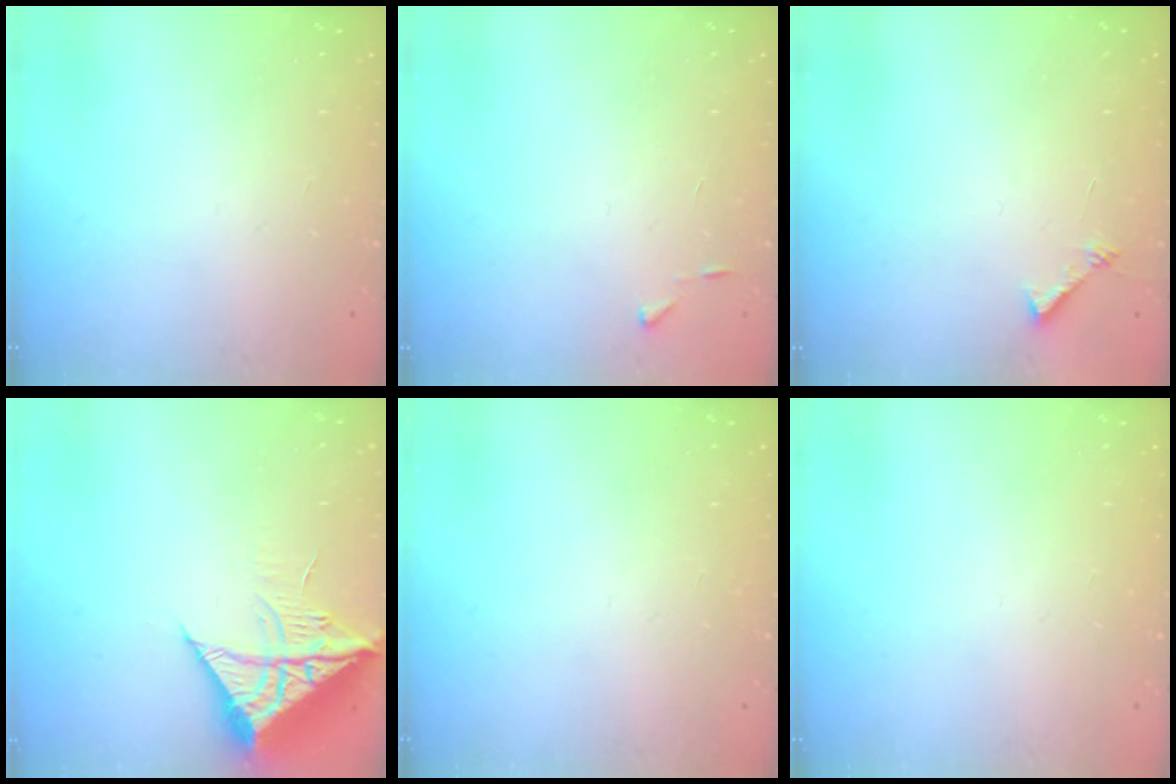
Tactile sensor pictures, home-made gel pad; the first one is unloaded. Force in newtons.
{"total": 2.7, "press": 2.7, "slide": 0.3}
{"total": 5.6, "press": 5.5, "slide": 0.6}
{"total": 10.5, "press": 10.5, "slide": 1.0}
{"total": 0.0}
{"total": 0.0}